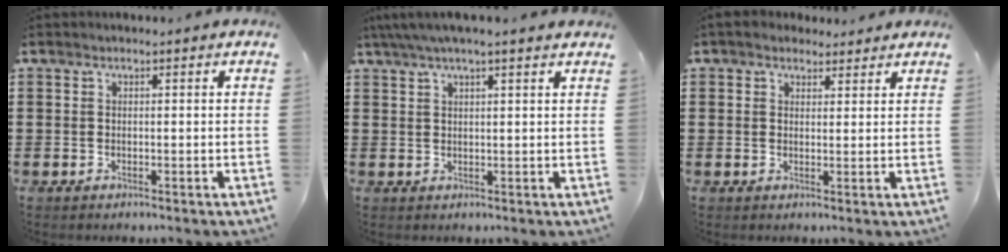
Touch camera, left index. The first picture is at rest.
{"total": 3.1, "force": [2.3, 0.6, 2.1], "torque": [-0.044, 0.003, 0.041]}
{"total": 2.7, "force": [2.1, 1.6, 0.3], "torque": [-0.007, 0.004, 0.038]}